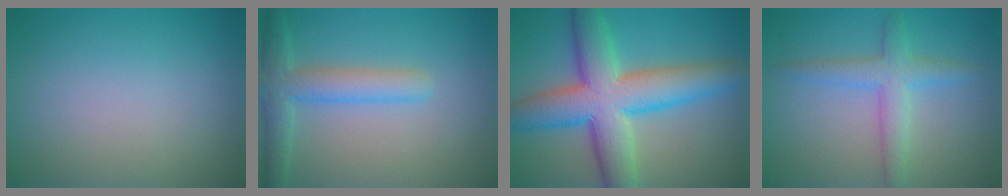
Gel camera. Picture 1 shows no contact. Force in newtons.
{"total": 4.0, "press": 4.0, "slide": 0.2}
{"total": 10.2, "press": 10.2, "slide": 0.2}
{"total": 3.4, "press": 3.4, "slide": 0.0}